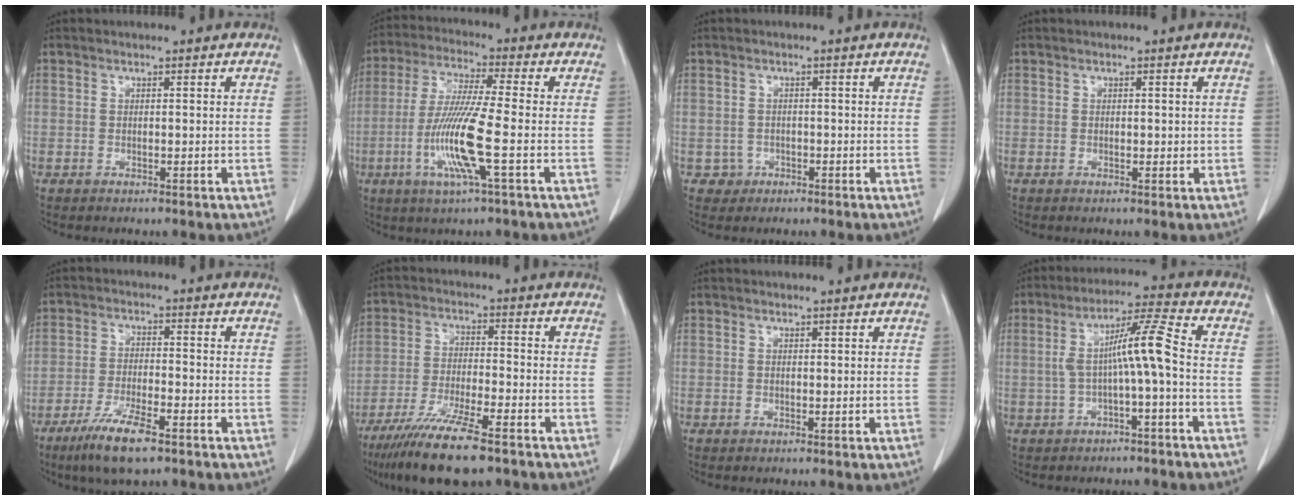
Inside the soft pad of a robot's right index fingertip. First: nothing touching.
{"total": 11.4, "force": [-3.1, -0.3, 10.9], "torque": [-0.226, -0.015, -0.068]}
{"total": 2.1, "force": [-0.7, 1.9, -0.3], "torque": [0.015, 0.012, -0.010]}
{"total": 0.9, "force": [0.1, 0.4, 0.8], "torque": [-0.013, -0.001, 0.003]}
{"total": 8.2, "force": [-5.4, 1.3, 6.0], "torque": [-0.119, -0.016, -0.094]}
{"total": 12.6, "force": [-9.2, 1.5, 8.6], "torque": [-0.156, -0.033, -0.157]}
{"total": 0.0}
{"total": 7.6, "force": [-0.9, -0.4, 7.5], "torque": [-0.136, 0.026, -0.014]}